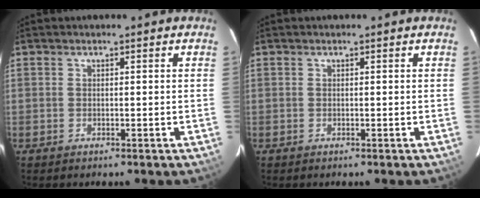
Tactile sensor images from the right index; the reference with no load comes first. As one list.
[{"total": 0.0}]